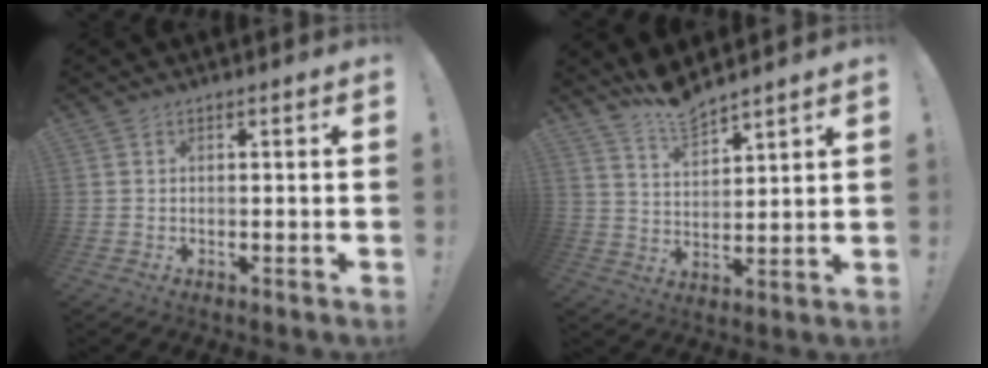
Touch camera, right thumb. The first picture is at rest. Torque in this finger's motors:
{"motor_torque": [-0.56, 0.44, 0.67, 0.54, 0.00]}